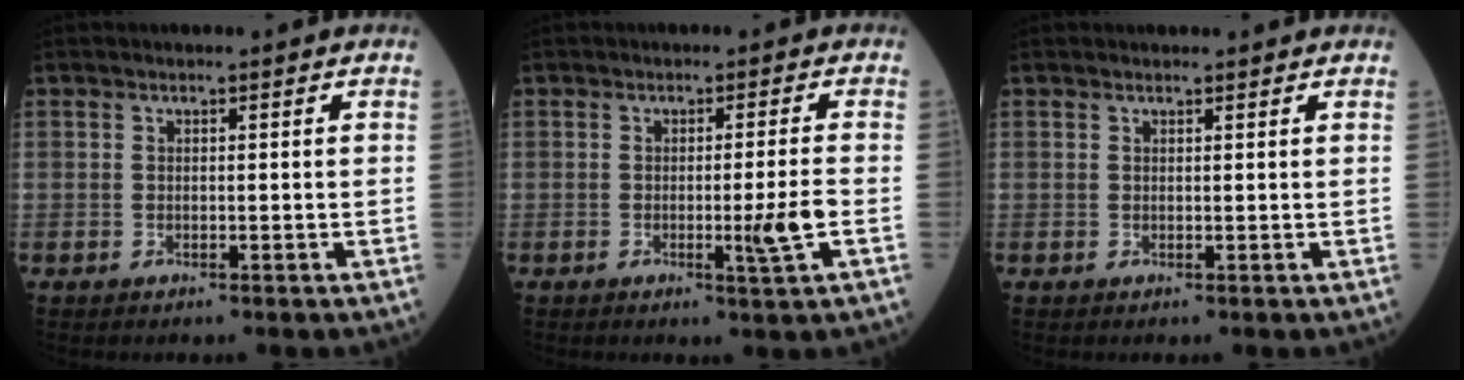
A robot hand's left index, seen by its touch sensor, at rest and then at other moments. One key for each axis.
{"total": 4.4, "fx": -1.2, "fy": -0.8, "fz": 4.2, "tx": -0.067, "ty": -0.010, "tz": -0.017}
{"total": 1.6, "fx": 1.6, "fy": 0.4, "fz": 0.3, "tx": -0.012, "ty": 0.013, "tz": 0.019}